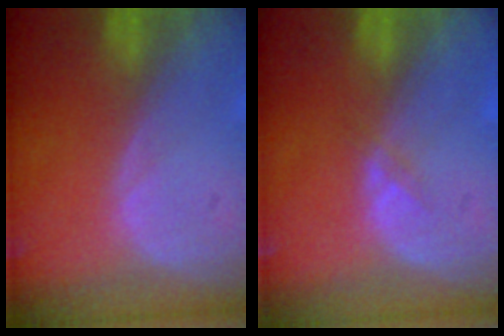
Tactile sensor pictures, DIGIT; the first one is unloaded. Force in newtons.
{"total": 1.3, "press": 0.9, "slide": 0.9}